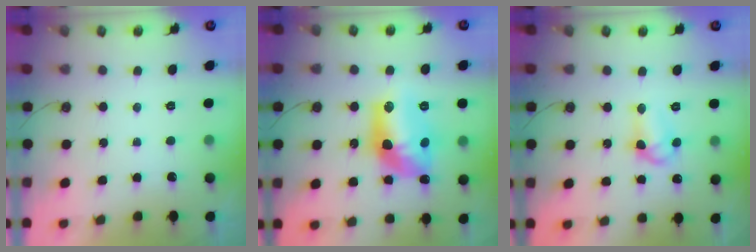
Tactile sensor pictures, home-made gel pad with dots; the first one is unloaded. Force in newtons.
{"total": 15.6, "press": 15.5, "slide": 1.0}
{"total": 8.8, "press": 8.8, "slide": 0.7}